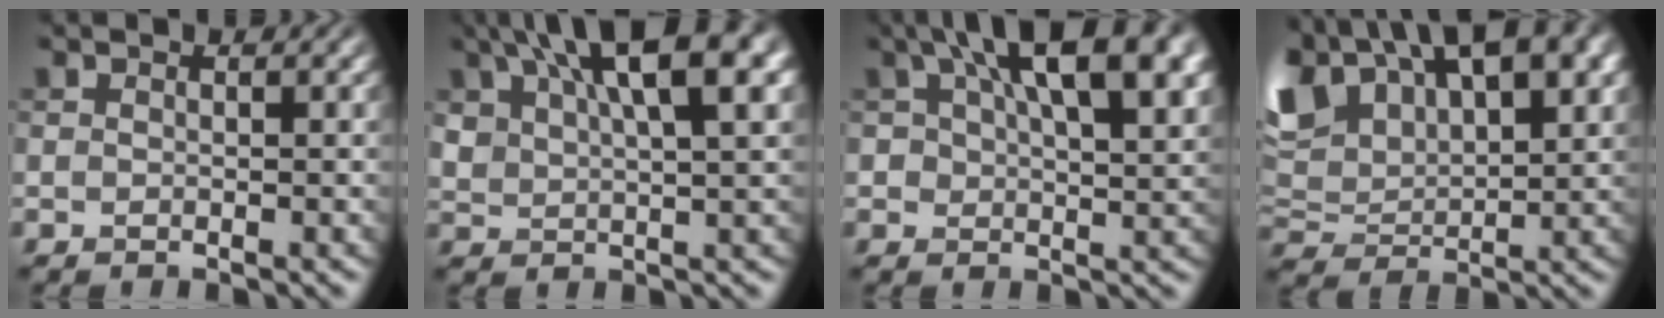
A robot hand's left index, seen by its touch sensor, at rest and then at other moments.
{"total": 11.6, "force": [6.2, 4.4, 8.7], "torque": [-0.137, 0.026, 0.106]}
{"total": 10.6, "force": [5.2, 4.5, 8.0], "torque": [-0.112, 0.020, 0.084]}
{"total": 13.6, "force": [7.7, 6.4, 9.2], "torque": [-0.195, 0.022, 0.143]}